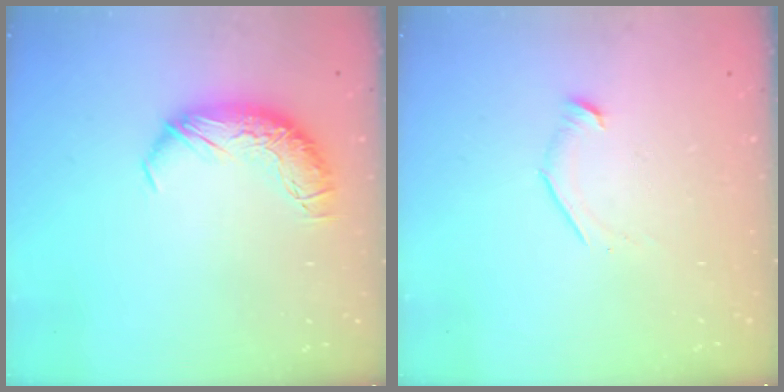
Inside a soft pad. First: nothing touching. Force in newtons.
{"total": 6.7, "press": 6.7, "slide": 0.7}